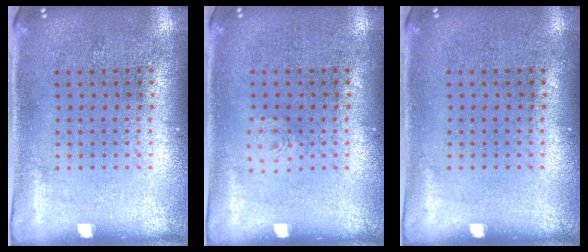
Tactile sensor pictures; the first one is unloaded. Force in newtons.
{"total": 0.7, "press": 0.7, "slide": 0.1}
{"total": 0.0}